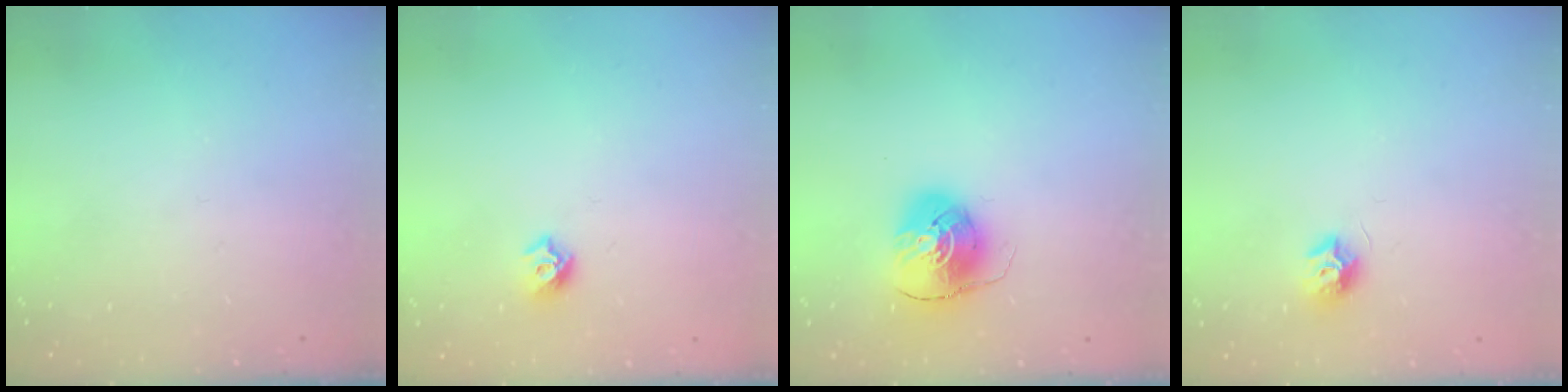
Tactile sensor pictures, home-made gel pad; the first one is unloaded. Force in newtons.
{"total": 5.4, "press": 5.3, "slide": 1.0}
{"total": 7.9, "press": 7.9, "slide": 0.7}
{"total": 7.6, "press": 7.6, "slide": 0.2}